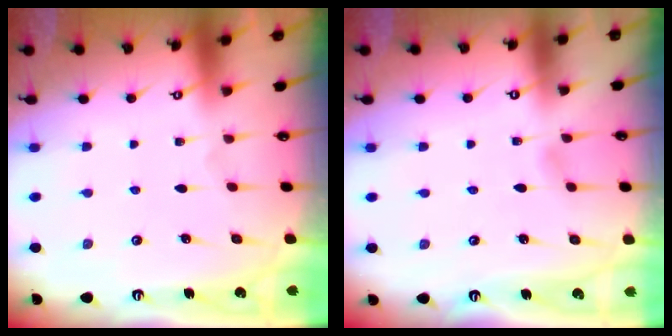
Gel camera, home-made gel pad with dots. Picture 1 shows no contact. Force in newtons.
{"total": 2.0, "press": 2.0, "slide": 0.2}